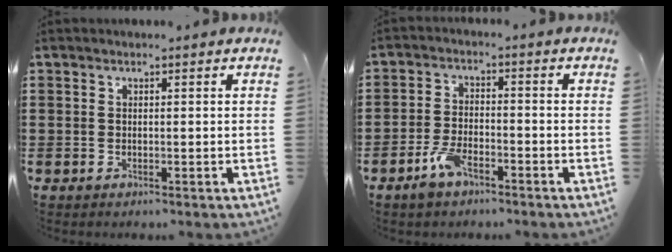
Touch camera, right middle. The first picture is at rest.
{"total": 4.8, "force": [-3.1, 2.0, 3.1], "torque": [-0.078, 0.003, -0.065]}